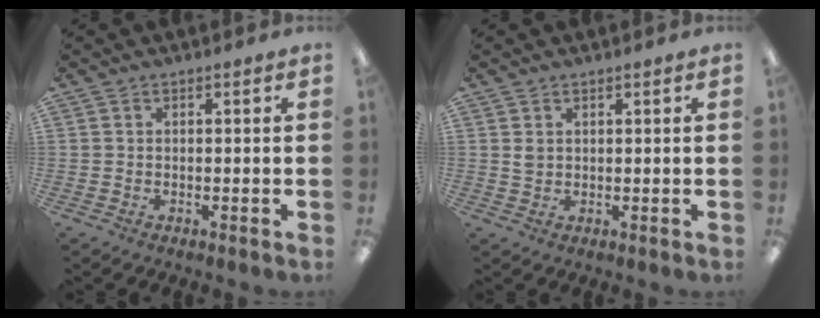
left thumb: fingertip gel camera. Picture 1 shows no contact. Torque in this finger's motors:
{"motor_torque": [0.28, 0.28, 0.40, -0.30, -0.02]}